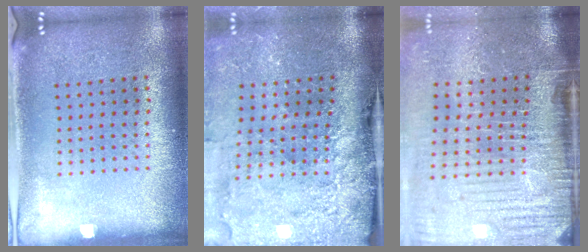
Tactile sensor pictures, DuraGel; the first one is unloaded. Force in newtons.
{"total": 4.9, "press": 3.8, "slide": 3.2}
{"total": 5.1, "press": 4.2, "slide": 2.9}